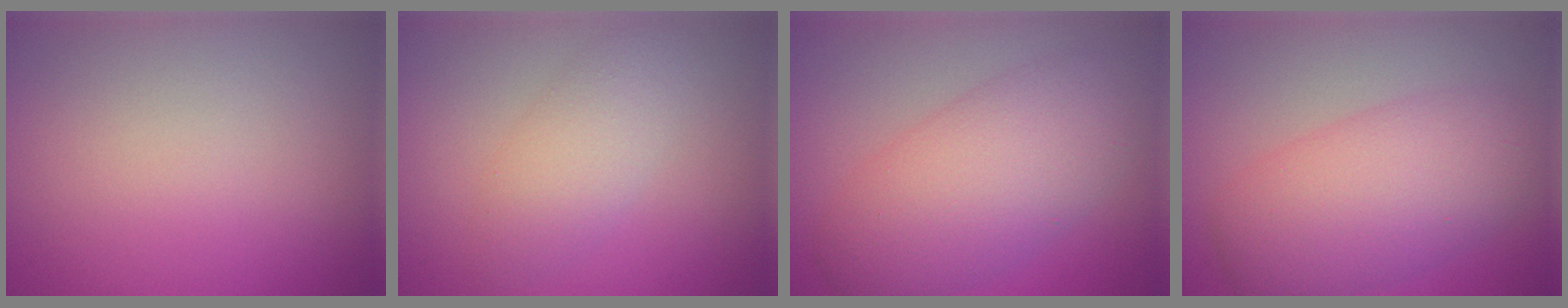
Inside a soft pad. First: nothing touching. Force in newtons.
{"total": 3.1, "press": 3.1, "slide": 0.0}
{"total": 7.0, "press": 7.0, "slide": 0.3}
{"total": 6.6, "press": 6.6, "slide": 0.1}